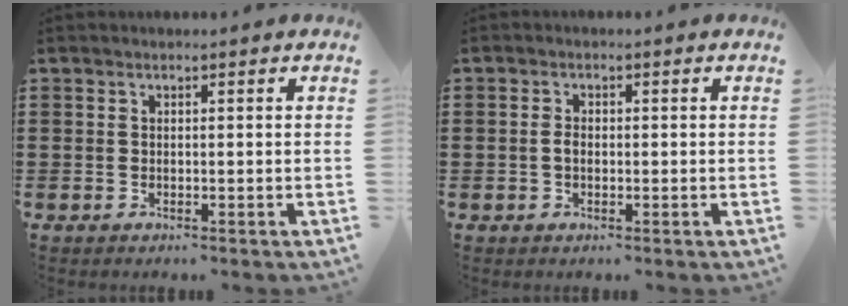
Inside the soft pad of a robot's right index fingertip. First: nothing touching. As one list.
[{"total": 1.6, "force": [-0.2, 1.0, 1.3], "torque": [-0.026, 0.004, -0.004]}]